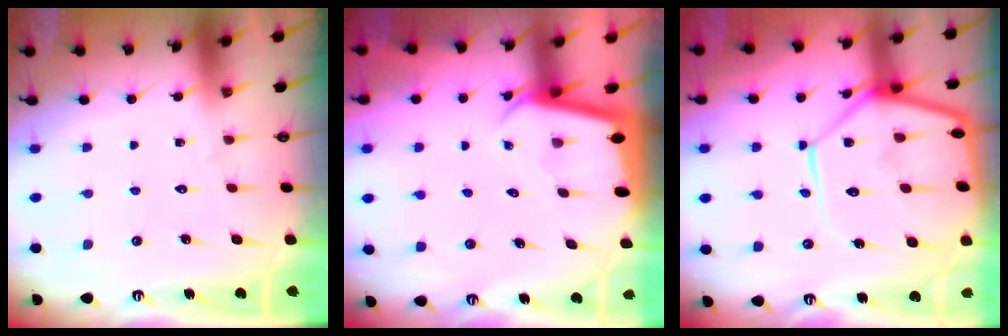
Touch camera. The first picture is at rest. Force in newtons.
{"total": 2.0, "press": 2.0, "slide": 0.0}
{"total": 17.3, "press": 17.2, "slide": 1.7}